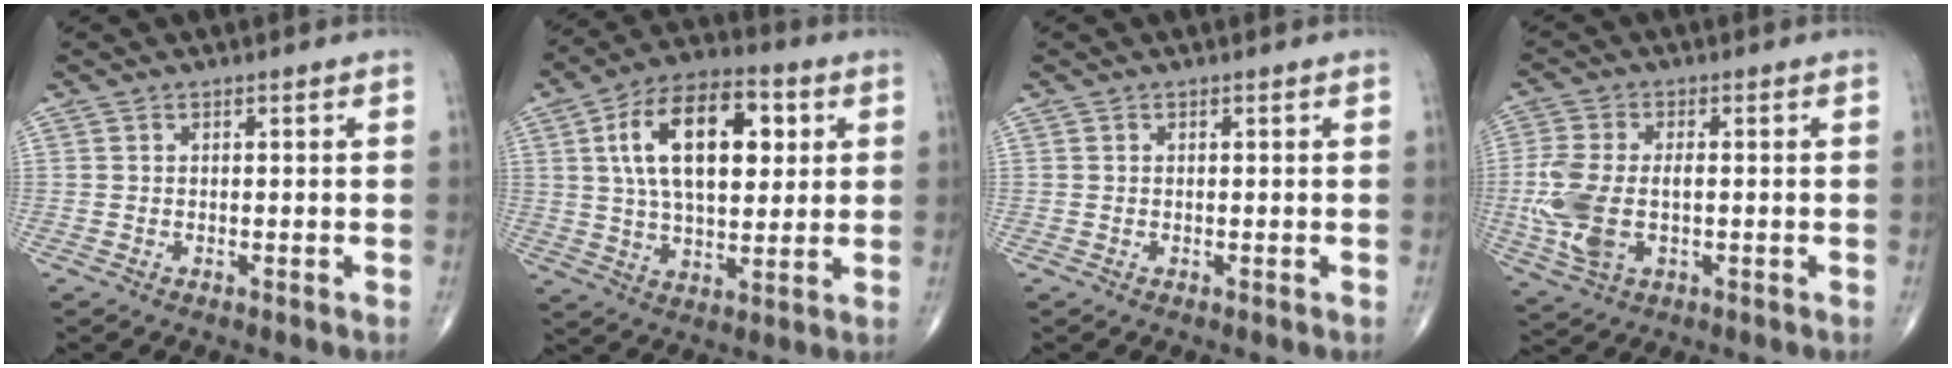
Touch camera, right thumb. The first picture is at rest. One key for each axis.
{"total": 18.7, "fx": 4.9, "fy": 9.9, "fz": 15.1, "tx": -0.230, "ty": 0.004, "tz": 0.079}
{"total": 0.0}
{"total": 10.8, "fx": -1.1, "fy": 6.1, "fz": 8.9, "tx": -0.211, "ty": -0.002, "tz": -0.018}